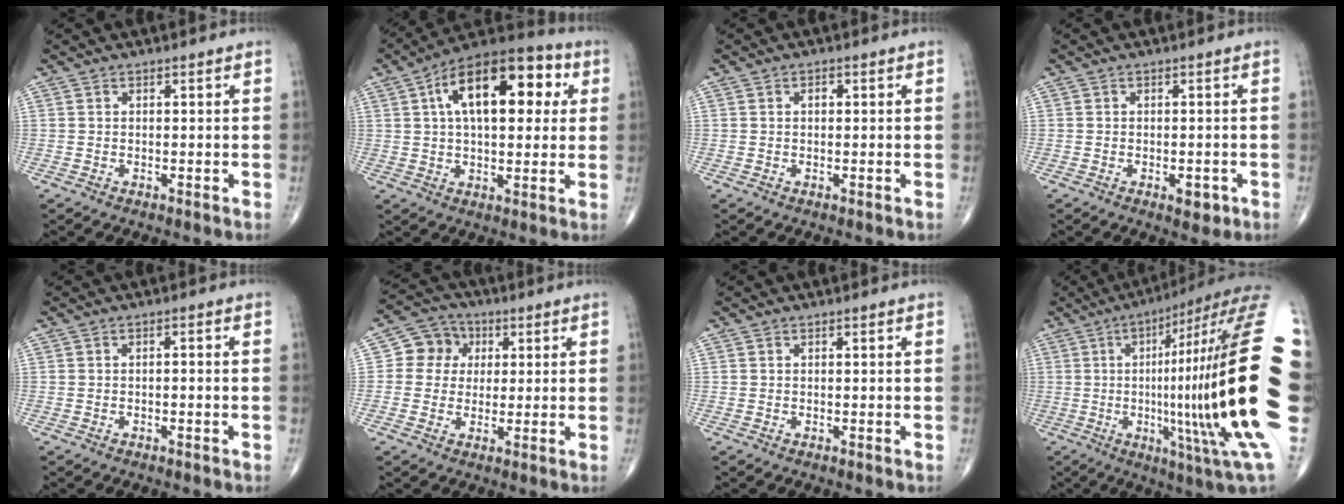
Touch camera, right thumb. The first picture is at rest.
{"total": 19.9, "force": [5.4, 9.9, 16.4], "torque": [-0.226, 0.025, 0.073]}
{"total": 1.1, "force": [0.2, 0.7, 0.8], "torque": [-0.012, 0.005, 0.002]}
{"total": 2.7, "force": [-1.1, 1.4, 2.0], "torque": [-0.014, 0.002, -0.010]}
{"total": 0.8, "force": [-0.4, -0.1, 0.7], "torque": [-0.018, 0.013, -0.004]}
{"total": 7.1, "force": [1.3, 6.5, 2.6], "torque": [-0.011, 0.007, 0.011]}
{"total": 0.0}
{"total": 36.5, "force": [1.0, 6.2, 35.9], "torque": [-0.442, 0.003, 0.011]}